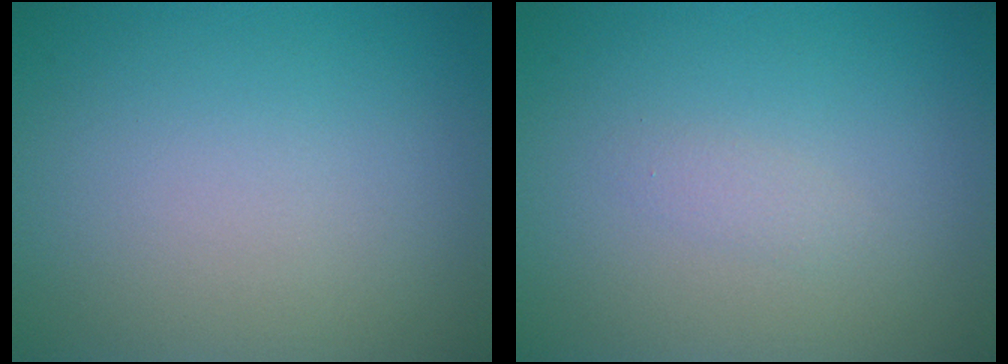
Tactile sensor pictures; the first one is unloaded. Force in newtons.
{"total": 0.7, "press": 0.7, "slide": 0.0}